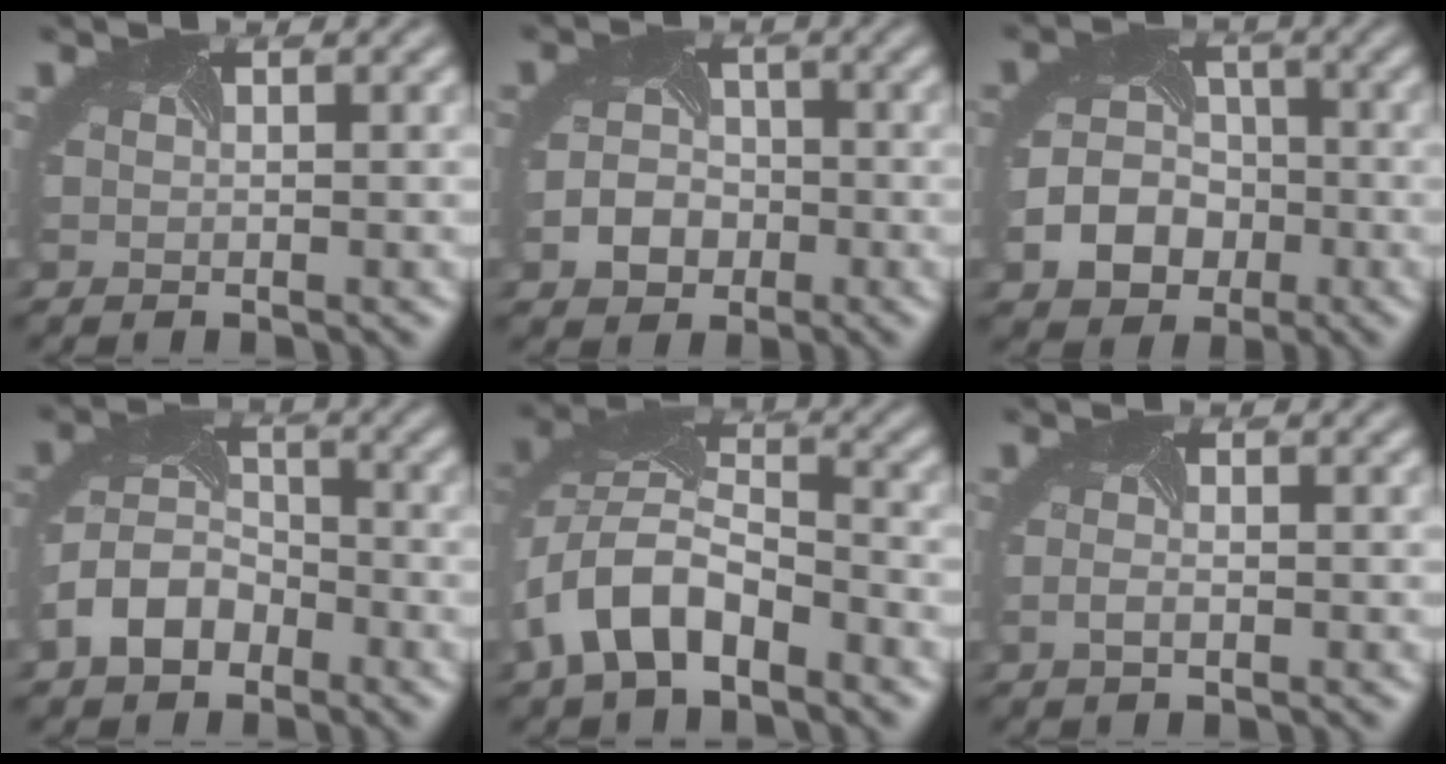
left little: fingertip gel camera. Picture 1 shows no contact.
{"total": 3.0, "force": [-1.3, 2.6, 0.8], "torque": [-0.022, -0.001, -0.031]}
{"total": 5.2, "force": [-2.0, 4.4, 2.0], "torque": [-0.043, -0.002, -0.038]}
{"total": 4.7, "force": [-2.6, 3.4, 2.1], "torque": [-0.050, 0.005, -0.059]}
{"total": 7.1, "force": [-3.7, 4.0, 4.6], "torque": [-0.097, 0.007, -0.079]}
{"total": 0.7, "force": [-0.4, 0.3, 0.4], "torque": [-0.015, 0.000, -0.008]}